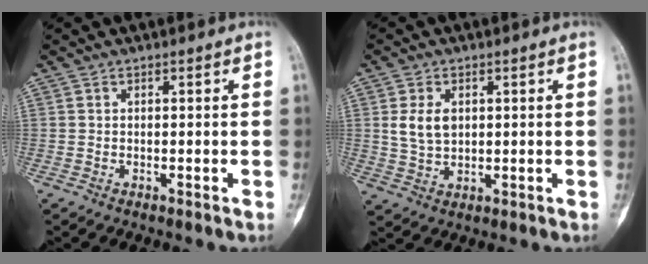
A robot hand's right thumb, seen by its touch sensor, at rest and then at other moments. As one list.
[{"total": 5.6, "force": [1.2, 3.8, 3.9], "torque": [-0.064, -0.005, 0.030]}]